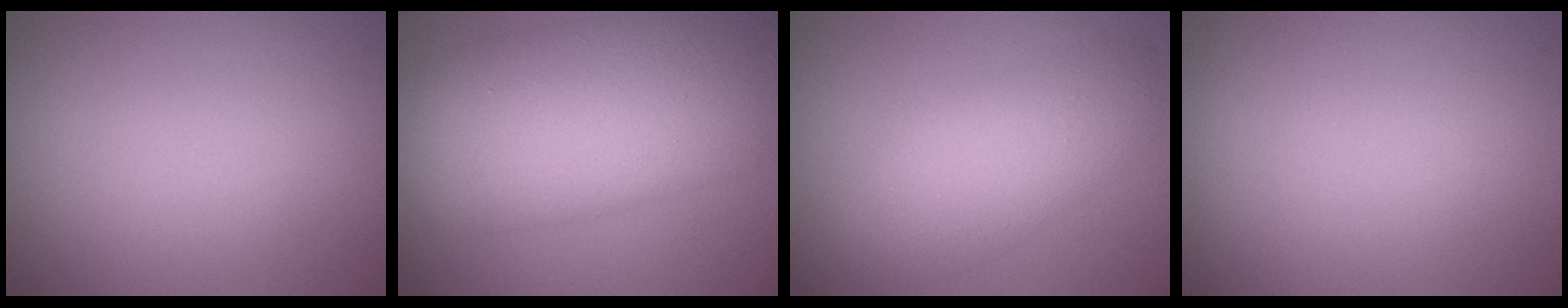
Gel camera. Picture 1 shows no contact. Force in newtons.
{"total": 11.8, "press": 11.8, "slide": 0.1}
{"total": 4.7, "press": 4.7, "slide": 0.2}
{"total": 0.0}